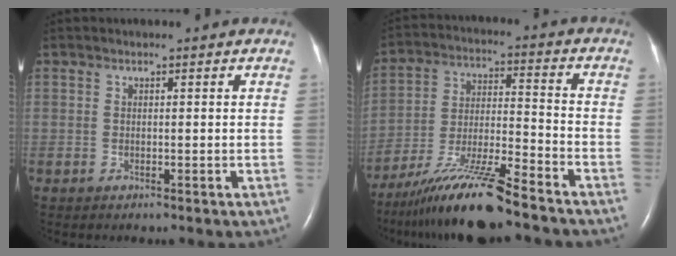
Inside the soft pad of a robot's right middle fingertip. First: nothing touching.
{"total": 14.6, "force": [-11.9, 0.3, 8.5], "torque": [-0.169, -0.018, -0.214]}